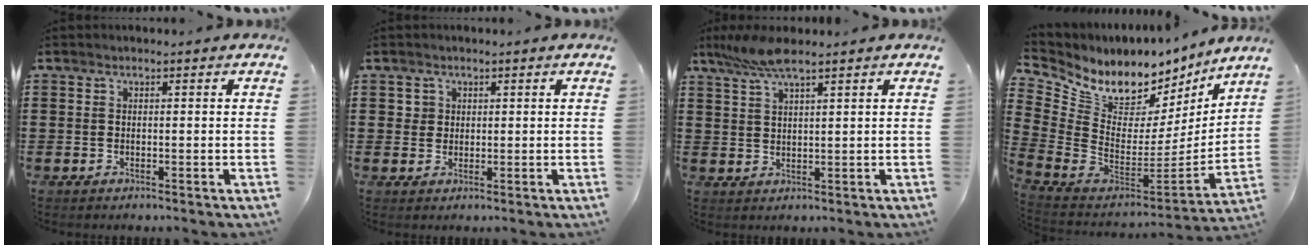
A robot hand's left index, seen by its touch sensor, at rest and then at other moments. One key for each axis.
{"total": 1.7, "fx": 0.6, "fy": 1.6, "fz": 0.3, "tx": -0.012, "ty": 0.008, "tz": 0.011}
{"total": 5.5, "fx": 4.0, "fy": 0.8, "fz": 3.8, "tx": -0.082, "ty": -0.002, "tz": 0.072}
{"total": 7.8, "fx": 6.0, "fy": 3.9, "fz": 3.1, "tx": -0.092, "ty": -0.064, "tz": 0.104}